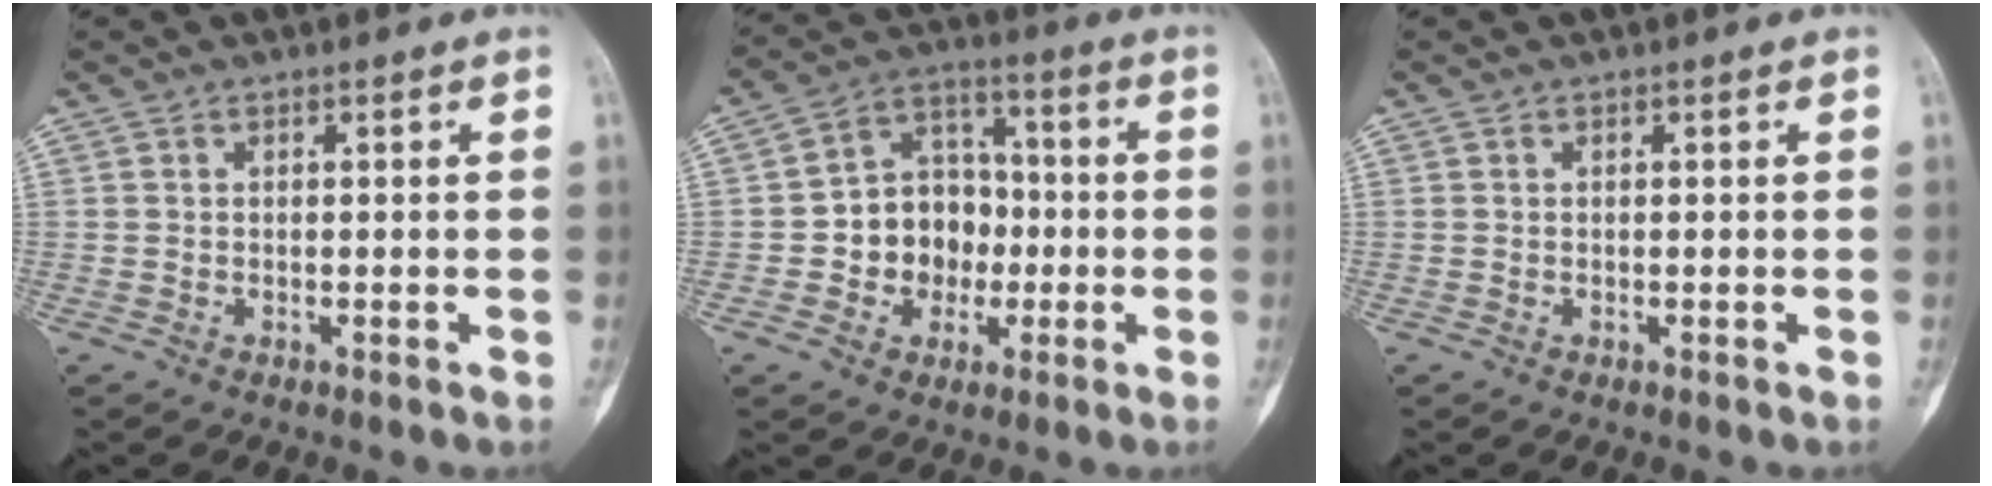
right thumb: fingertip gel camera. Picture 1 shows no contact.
{"total": 11.4, "force": [-1.9, 9.6, 5.9], "torque": [-0.044, 0.036, -0.038]}
{"total": 0.0}